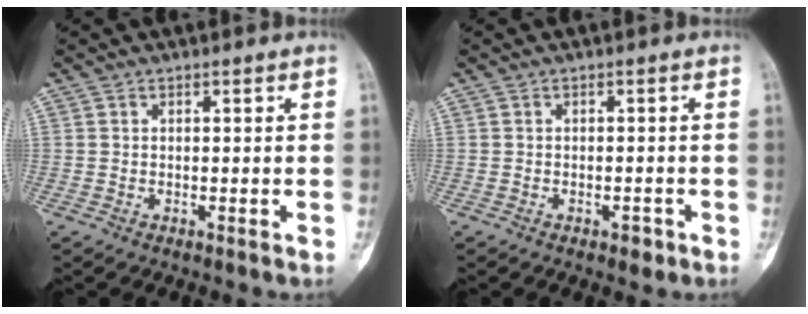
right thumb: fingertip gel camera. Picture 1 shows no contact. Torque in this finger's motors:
{"motor_torque": [0.52, 0.35, 0.12, -0.40, 0.06]}